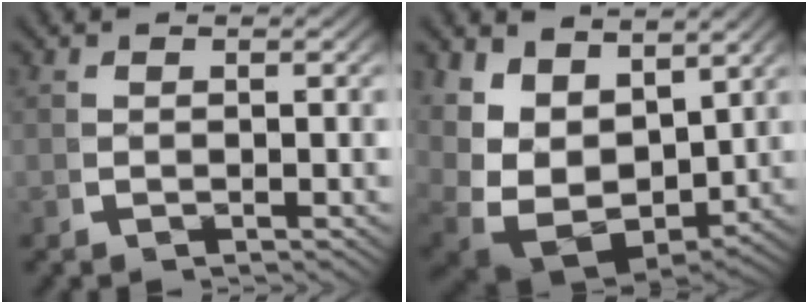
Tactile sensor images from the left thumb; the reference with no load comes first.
{"total": 10.3, "force": [-1.7, 7.3, 7.1], "torque": [-0.181, -0.058, -0.008]}